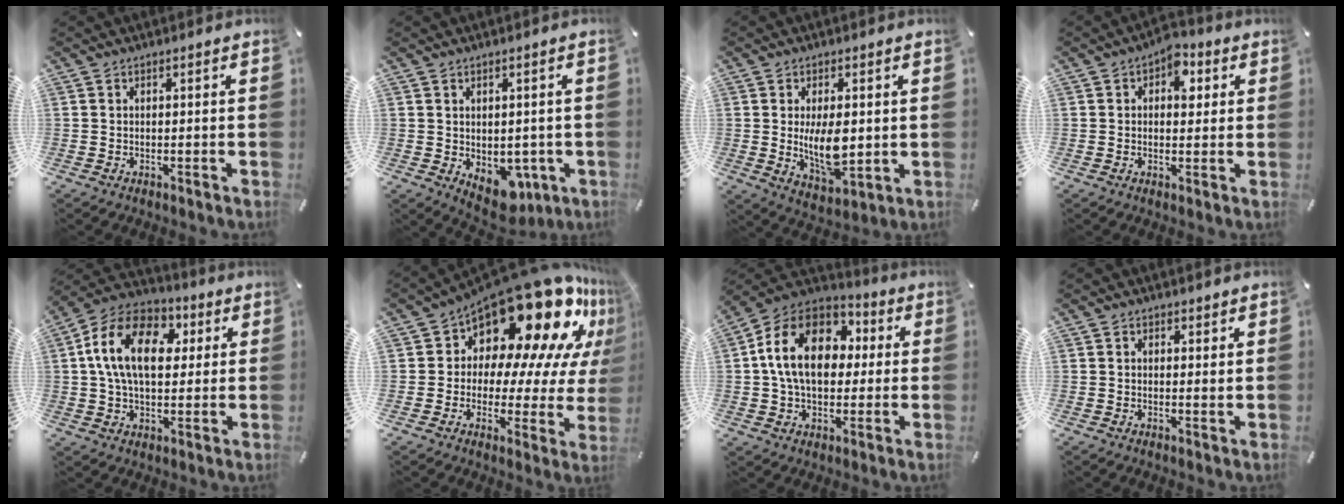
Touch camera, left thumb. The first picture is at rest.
{"total": 6.4, "force": [-2.0, 4.8, 3.7], "torque": [-0.022, 0.008, -0.030]}
{"total": 10.5, "force": [0.6, 5.7, 8.8], "torque": [-0.149, -0.021, 0.005]}
{"total": 6.0, "force": [1.5, 4.0, 4.3], "torque": [-0.033, -0.010, 0.013]}
{"total": 17.0, "force": [3.6, 11.3, 12.1], "torque": [-0.237, 0.010, 0.061]}
{"total": 23.2, "force": [16.3, 10.2, 13.0], "torque": [-0.188, -0.135, 0.278]}
{"total": 17.5, "force": [2.8, 12.8, 11.6], "torque": [-0.227, 0.007, 0.047]}
{"total": 1.5, "force": [1.1, 1.0, 0.3], "torque": [0.002, -0.002, 0.019]}